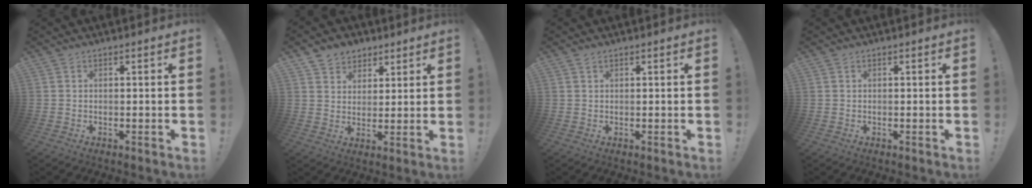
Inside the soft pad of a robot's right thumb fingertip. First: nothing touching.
{"total": 6.5, "force": [4.1, 5.0, 0.5], "torque": [-0.007, -0.028, 0.080]}
{"total": 0.7, "force": [0.6, 0.3, 0.3], "torque": [-0.003, 0.000, 0.011]}
{"total": 0.0}